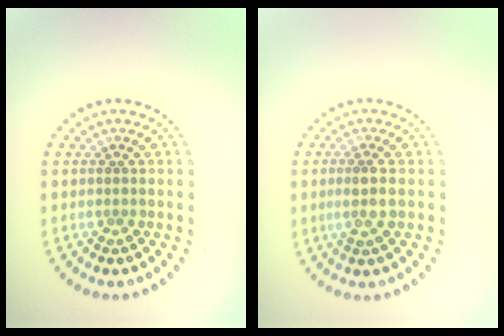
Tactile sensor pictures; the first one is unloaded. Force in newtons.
{"total": 2.2, "press": 1.9, "slide": 1.1}